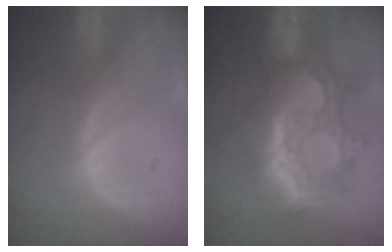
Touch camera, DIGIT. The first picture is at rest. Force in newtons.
{"total": 12.1, "press": 10.8, "slide": 5.4}